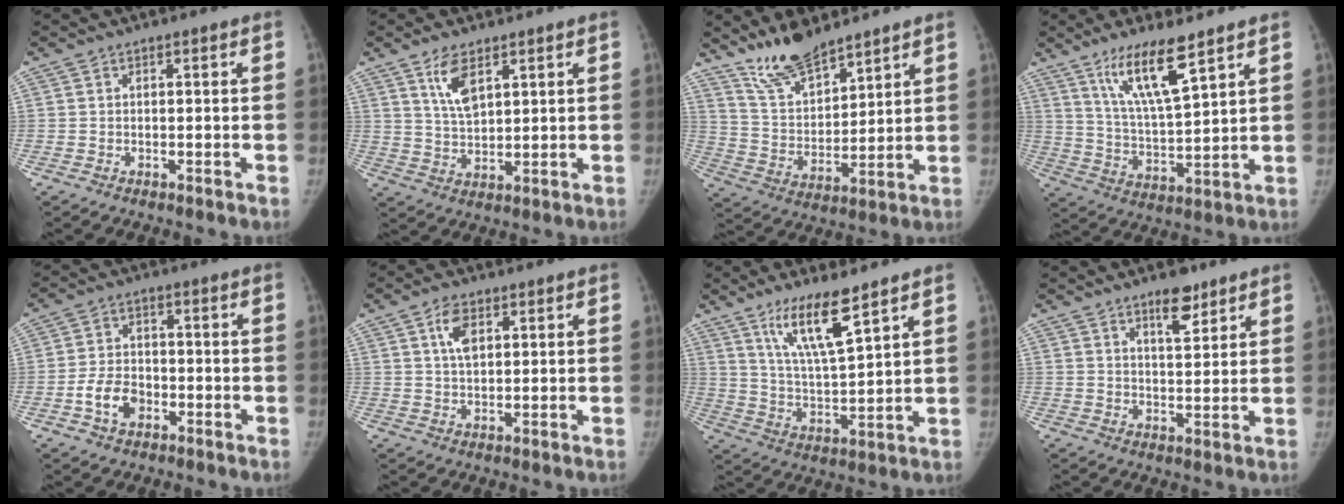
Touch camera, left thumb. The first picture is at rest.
{"total": 6.5, "force": [3.7, 2.8, 4.6], "torque": [-0.079, -0.021, 0.077]}
{"total": 11.5, "force": [9.6, 3.7, 5.0], "torque": [-0.068, -0.063, 0.190]}
{"total": 12.1, "force": [7.8, 2.2, 9.0], "torque": [-0.161, -0.046, 0.155]}
{"total": 6.5, "force": [-2.6, 4.5, 3.9], "torque": [-0.062, 0.021, -0.048]}
{"total": 4.8, "force": [2.0, 2.6, 3.6], "torque": [-0.059, -0.003, 0.038]}
{"total": 11.5, "force": [7.5, 2.0, 8.4], "torque": [-0.151, -0.049, 0.150]}
{"total": 6.0, "force": [4.2, 2.2, 3.7], "torque": [-0.040, -0.029, 0.065]}